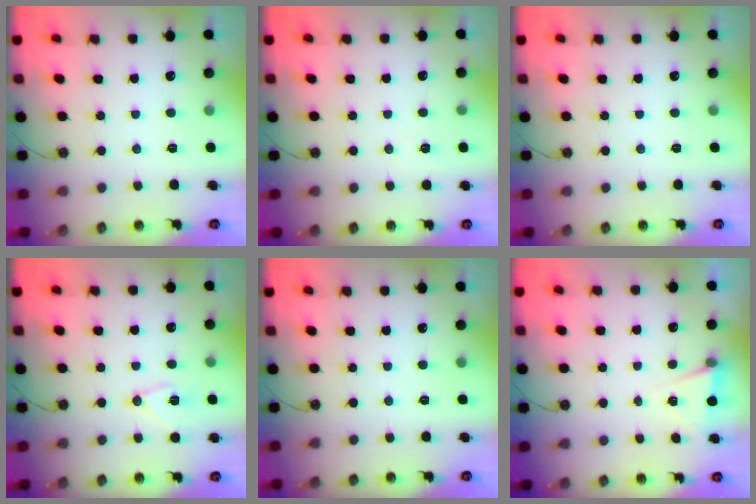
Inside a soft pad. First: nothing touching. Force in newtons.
{"total": 5.6, "press": 3.6, "slide": 4.4}
{"total": 0.0}
{"total": 9.2, "press": 9.2, "slide": 1.0}
{"total": 0.0}
{"total": 4.9, "press": 2.4, "slide": 4.3}